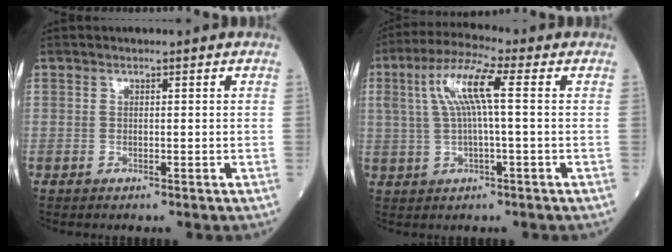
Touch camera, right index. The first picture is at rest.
{"total": 8.6, "force": [1.8, 0.9, 8.4], "torque": [-0.174, 0.023, 0.033]}